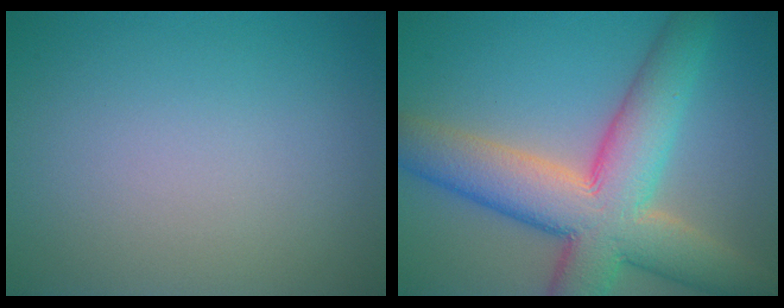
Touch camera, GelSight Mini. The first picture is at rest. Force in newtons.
{"total": 11.0, "press": 11.0, "slide": 0.6}